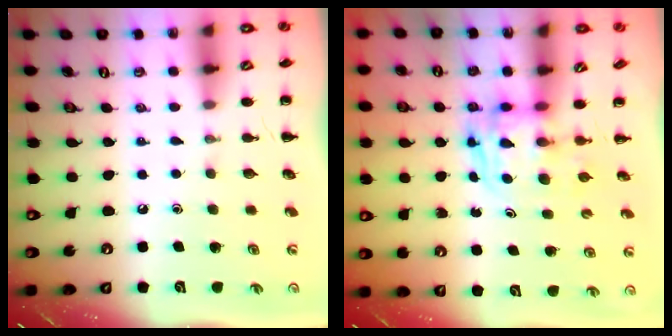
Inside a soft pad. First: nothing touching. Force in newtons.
{"total": 2.7, "press": 2.7, "slide": 0.2}